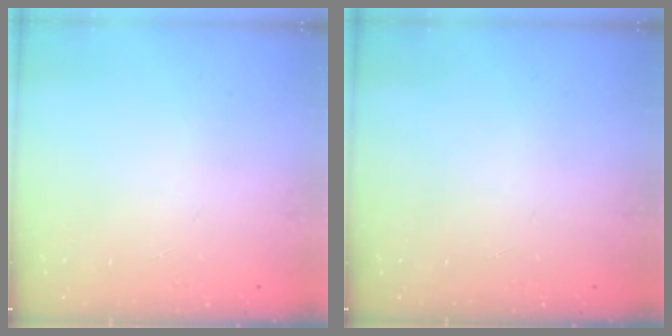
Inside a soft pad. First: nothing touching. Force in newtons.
{"total": 0.0}